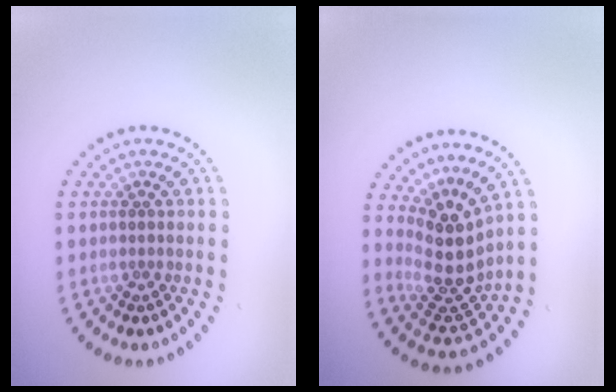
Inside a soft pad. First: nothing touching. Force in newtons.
{"total": 4.2, "press": 3.5, "slide": 2.4}